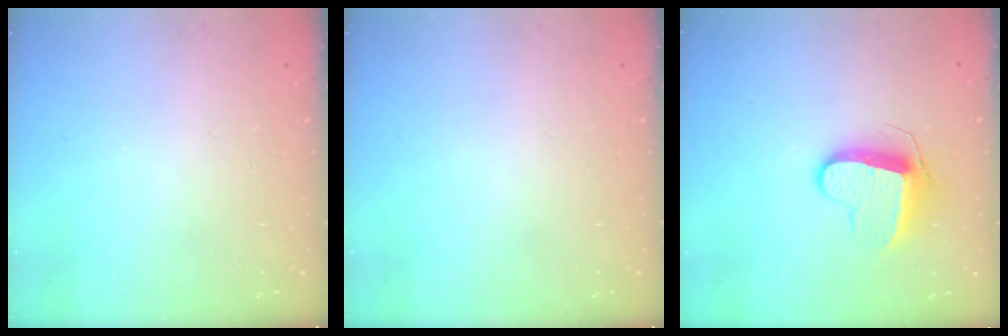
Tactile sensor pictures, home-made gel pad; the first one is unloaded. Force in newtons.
{"total": 0.0}
{"total": 10.1, "press": 10.1, "slide": 0.3}